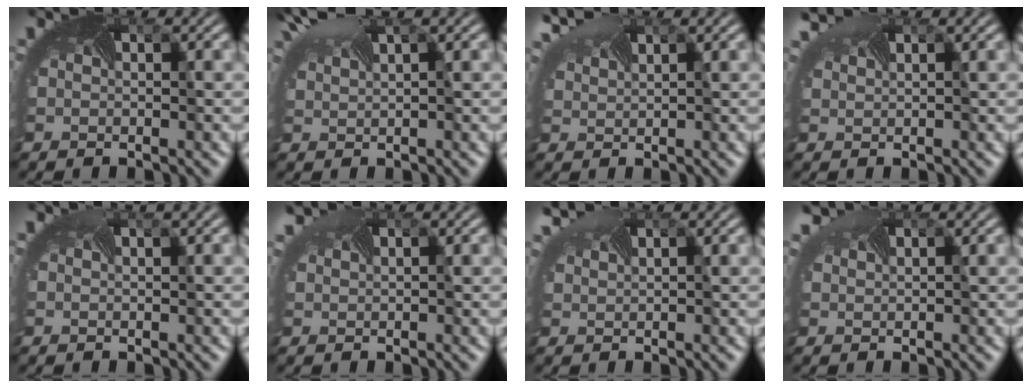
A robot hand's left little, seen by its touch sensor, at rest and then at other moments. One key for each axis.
{"total": 4.2, "fx": 2.8, "fy": 1.2, "fz": 2.8, "tx": -0.074, "ty": 0.021, "tz": 0.058}
{"total": 3.7, "fx": 2.8, "fy": 1.1, "fz": 2.1, "tx": -0.056, "ty": 0.018, "tz": 0.048}
{"total": 2.1, "fx": 1.8, "fy": 0.5, "fz": 0.9, "tx": -0.031, "ty": 0.017, "tz": 0.026}
{"total": 2.1, "fx": 1.3, "fy": 0.5, "fz": 1.6, "tx": -0.018, "ty": 0.020, "tz": 0.006}
{"total": 1.8, "fx": 1.5, "fy": 0.5, "fz": 0.8, "tx": -0.026, "ty": 0.015, "tz": 0.017}
{"total": 2.6, "fx": 2.1, "fy": 0.6, "fz": 1.4, "tx": -0.041, "ty": 0.019, "tz": 0.034}
{"total": 1.8, "fx": 1.7, "fy": 0.4, "fz": 0.4, "tx": -0.021, "ty": 0.013, "tz": 0.025}